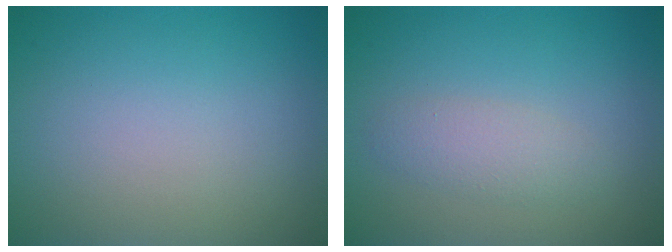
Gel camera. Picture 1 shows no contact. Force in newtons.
{"total": 2.0, "press": 2.0, "slide": 0.1}